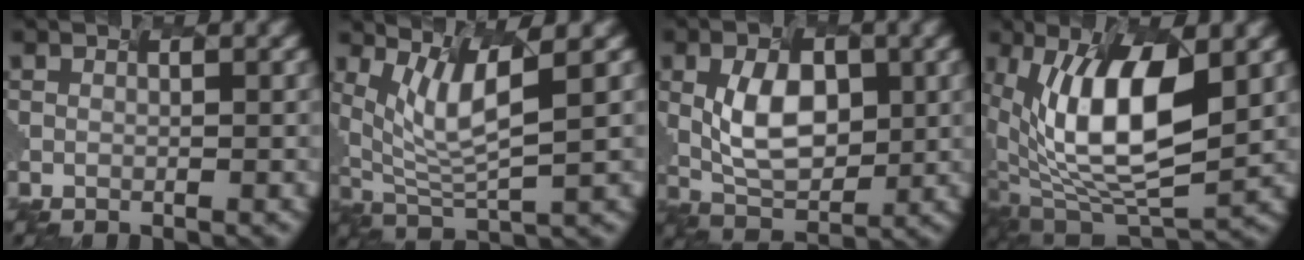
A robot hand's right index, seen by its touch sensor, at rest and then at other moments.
{"total": 5.2, "force": [2.2, 1.0, 4.6], "torque": [-0.103, -0.008, 0.058]}
{"total": 5.4, "force": [-0.2, 3.5, 4.2], "torque": [-0.084, -0.005, 0.002]}
{"total": 10.7, "force": [1.3, 4.6, 9.6], "torque": [-0.178, -0.007, 0.021]}